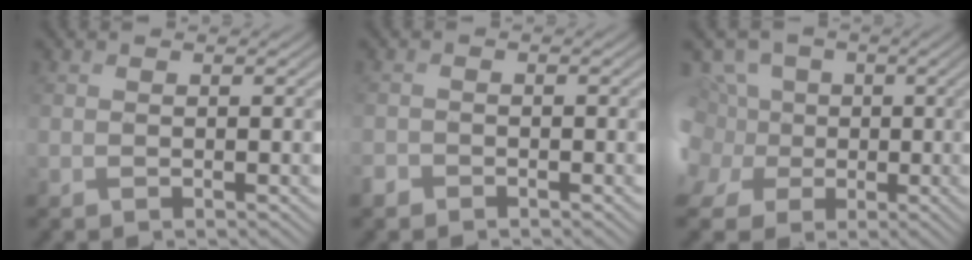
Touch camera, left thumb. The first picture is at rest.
{"total": 1.2, "force": [-1.0, 0.6, 0.1], "torque": [-0.003, -0.001, -0.024]}
{"total": 10.9, "force": [-0.5, 9.5, 5.4], "torque": [-0.170, 0.015, -0.042]}